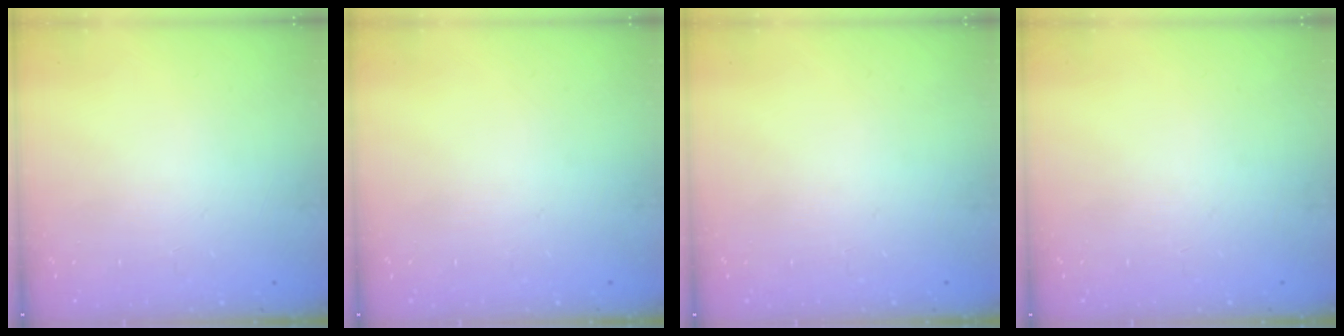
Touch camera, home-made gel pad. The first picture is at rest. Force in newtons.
{"total": 0.0}
{"total": 0.0}
{"total": 0.0}